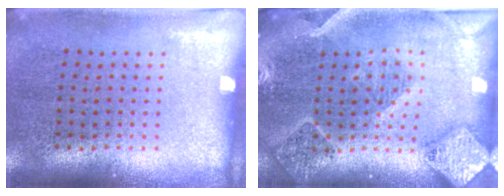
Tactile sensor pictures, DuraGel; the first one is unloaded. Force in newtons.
{"total": 2.7, "press": 2.4, "slide": 1.2}